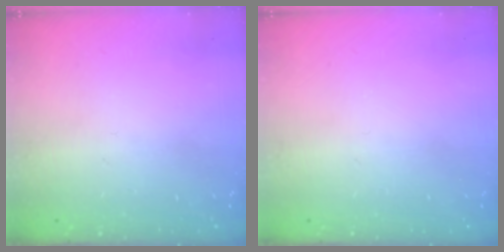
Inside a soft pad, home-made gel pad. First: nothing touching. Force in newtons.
{"total": 0.0}